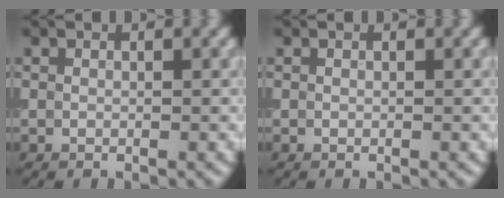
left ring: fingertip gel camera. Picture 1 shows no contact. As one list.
[{"total": 0.0}]